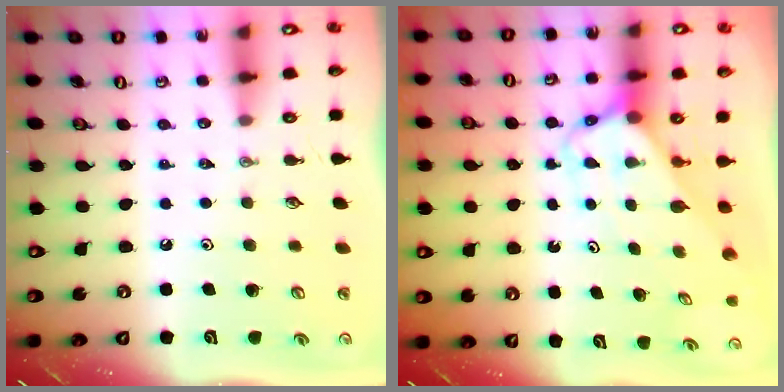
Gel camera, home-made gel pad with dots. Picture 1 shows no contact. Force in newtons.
{"total": 3.9, "press": 3.9, "slide": 0.3}